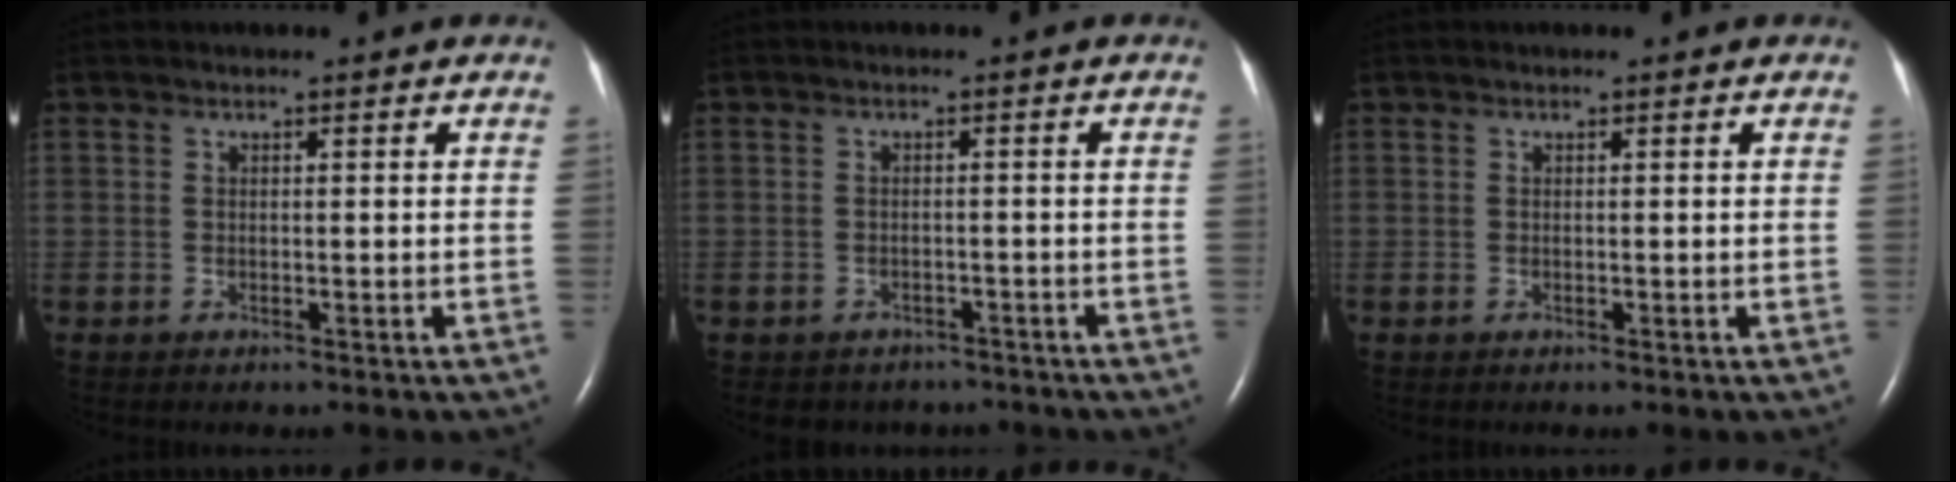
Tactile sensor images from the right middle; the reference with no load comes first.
{"total": 5.3, "force": [-4.6, 2.7, 0.2], "torque": [0.000, 0.009, -0.051]}
{"total": 0.0}